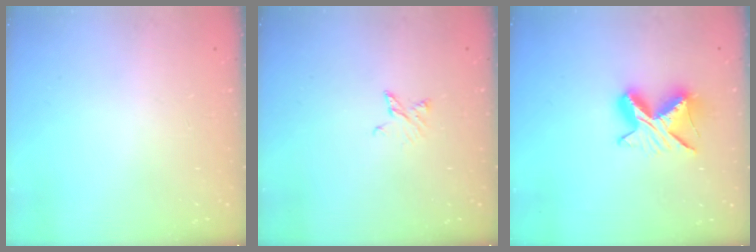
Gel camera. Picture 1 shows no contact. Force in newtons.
{"total": 3.7, "press": 3.7, "slide": 0.4}
{"total": 9.3, "press": 9.3, "slide": 1.0}